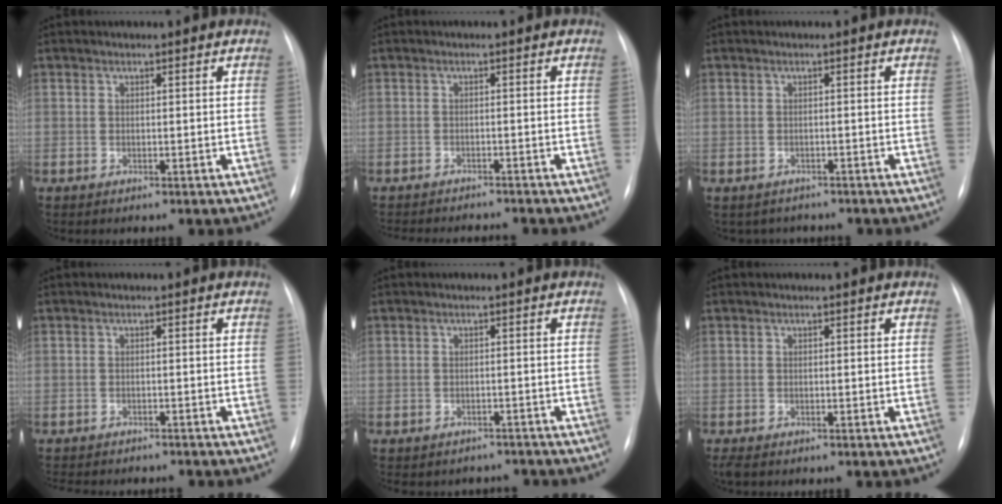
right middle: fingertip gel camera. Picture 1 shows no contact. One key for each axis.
{"total": 8.7, "fx": -8.2, "fy": 1.2, "fz": 2.6, "tx": -0.032, "ty": -0.003, "tz": -0.108}
{"total": 3.1, "fx": -2.7, "fy": 1.6, "fz": -0.1, "tx": 0.000, "ty": 0.008, "tz": -0.034}
{"total": 8.6, "fx": -7.8, "fy": 2.1, "fz": 3.0, "tx": -0.043, "ty": -0.005, "tz": -0.100}
{"total": 4.4, "fx": -3.9, "fy": 2.1, "fz": -0.2, "tx": 0.006, "ty": 0.011, "tz": -0.046}
{"total": 1.6, "fx": -1.2, "fy": 0.6, "fz": 0.9, "tx": -0.013, "ty": -0.004, "tz": -0.016}